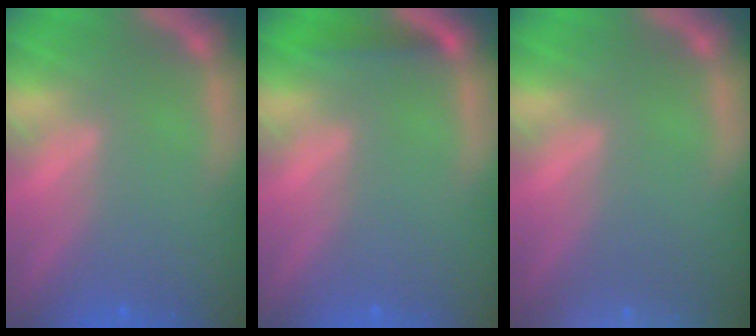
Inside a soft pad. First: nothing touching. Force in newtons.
{"total": 1.4}
{"total": 9.5}